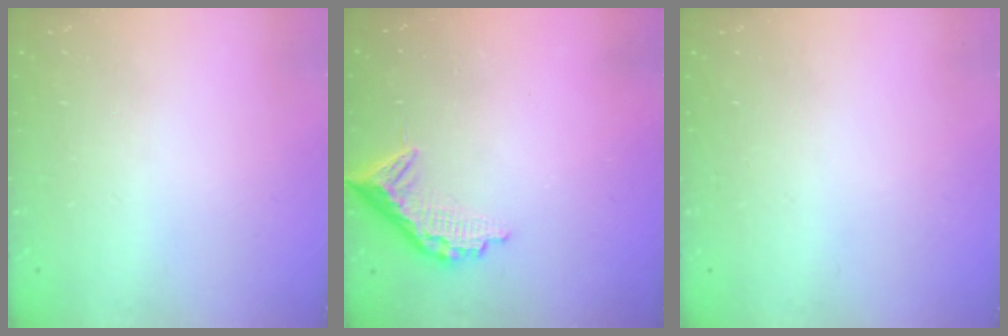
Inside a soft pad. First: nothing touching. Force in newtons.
{"total": 9.9, "press": 9.9, "slide": 0.7}
{"total": 0.0}